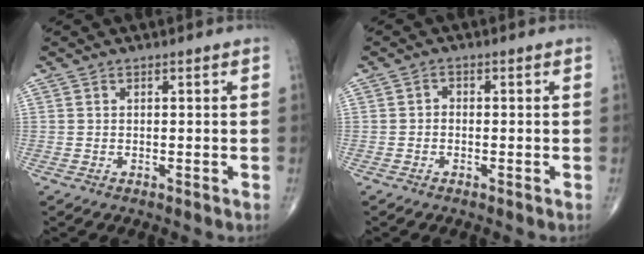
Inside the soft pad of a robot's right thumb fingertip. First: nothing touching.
{"total": 1.1, "force": [-0.4, 0.9, 0.6], "torque": [0.000, 0.004, -0.010]}